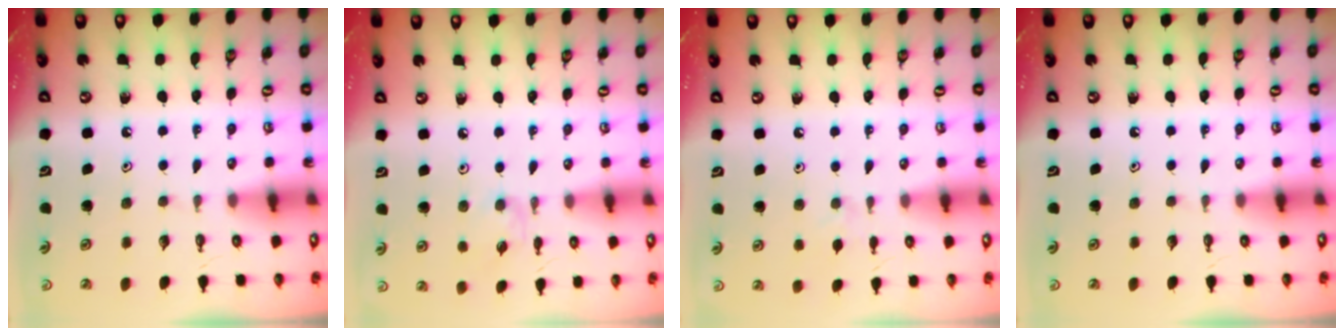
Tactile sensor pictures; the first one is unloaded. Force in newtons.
{"total": 1.3, "press": 1.2, "slide": 0.4}
{"total": 4.1, "press": 4.0, "slide": 0.8}
{"total": 0.0}